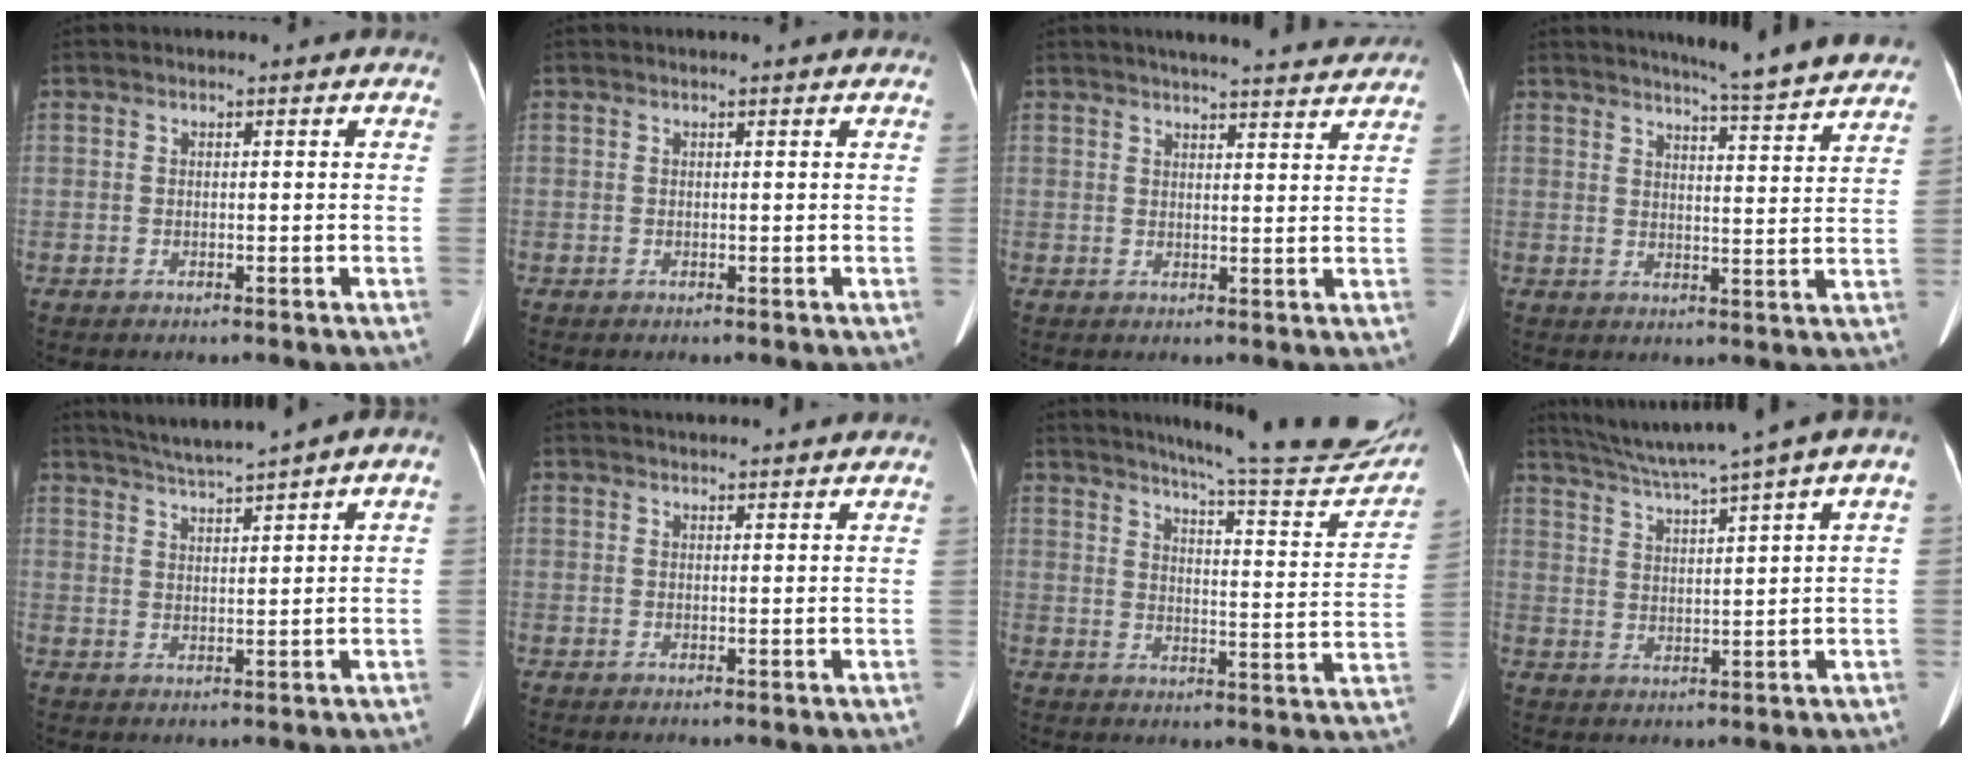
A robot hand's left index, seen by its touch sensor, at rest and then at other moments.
{"total": 0.6, "force": [0.6, 0.1, 0.2], "torque": [-0.014, 0.011, 0.004]}
{"total": 13.0, "force": [11.8, 1.1, 5.2], "torque": [-0.068, 0.005, 0.136]}
{"total": 13.3, "force": [12.4, -0.1, 4.8], "torque": [-0.067, -0.023, 0.141]}
{"total": 5.6, "force": [4.4, -0.9, 3.3], "torque": [-0.058, 0.010, 0.080]}
{"total": 5.9, "force": [5.7, 0.5, 1.7], "torque": [-0.024, 0.027, 0.063]}
{"total": 21.6, "force": [19.8, 1.0, 8.7], "torque": [-0.120, -0.079, 0.238]}
{"total": 10.3, "force": [7.7, -1.7, 6.6], "torque": [-0.112, 0.018, 0.124]}